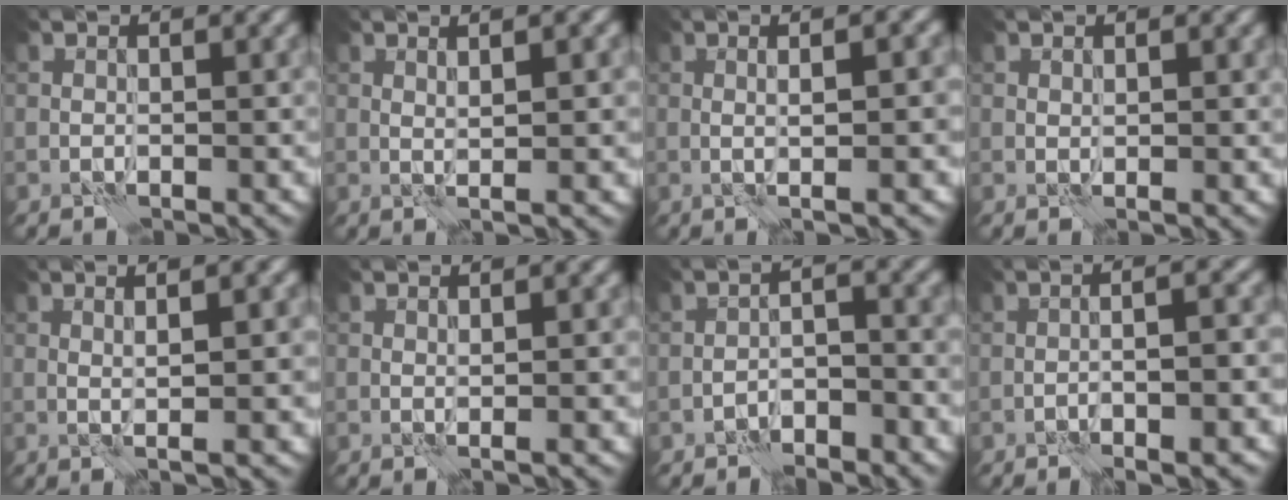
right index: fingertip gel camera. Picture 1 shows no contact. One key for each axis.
{"total": 3.3, "fx": 0.8, "fy": 0.5, "fz": 3.1, "tx": -0.045, "ty": 0.003, "tz": 0.012}
{"total": 5.7, "fx": 0.6, "fy": 1.5, "fz": 5.5, "tx": -0.065, "ty": 0.017, "tz": -0.008}
{"total": 0.7, "fx": 0.4, "fy": 0.2, "fz": 0.5, "tx": -0.010, "ty": 0.000, "tz": 0.008}
{"total": 4.1, "fx": 0.7, "fy": 0.8, "fz": 3.9, "tx": -0.054, "ty": 0.007, "tz": 0.006}
{"total": 1.9, "fx": 0.2, "fy": 0.3, "fz": 1.8, "tx": -0.027, "ty": 0.004, "tz": -0.002}
{"total": 2.9, "fx": -2.1, "fy": 0.7, "fz": 1.9, "tx": -0.033, "ty": 0.011, "tz": -0.043}
{"total": 6.5, "fx": -2.3, "fy": 1.9, "fz": 5.7, "tx": -0.054, "ty": 0.014, "tz": -0.036}